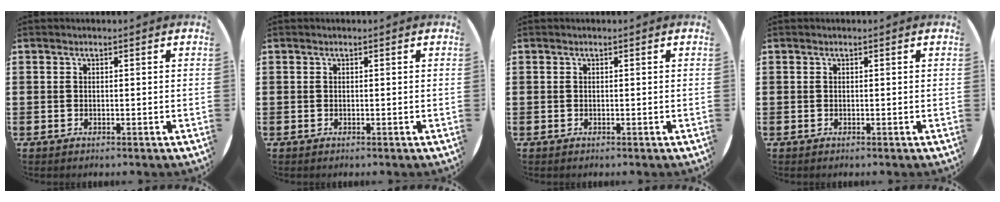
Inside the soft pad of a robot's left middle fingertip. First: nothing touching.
{"total": 0.0}
{"total": 0.0}
{"total": 0.0}